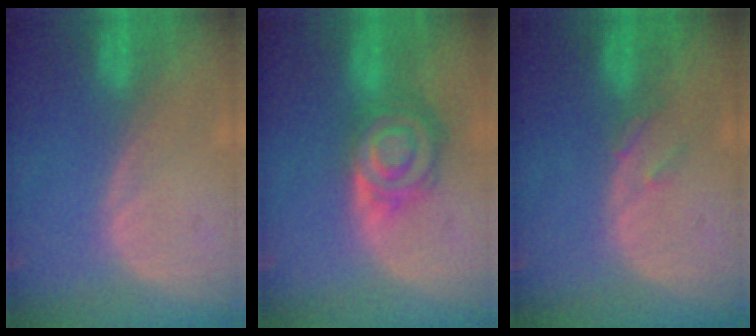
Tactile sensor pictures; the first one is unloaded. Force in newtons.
{"total": 8.0, "press": 7.1, "slide": 3.6}
{"total": 1.6, "press": 1.6, "slide": 0.2}